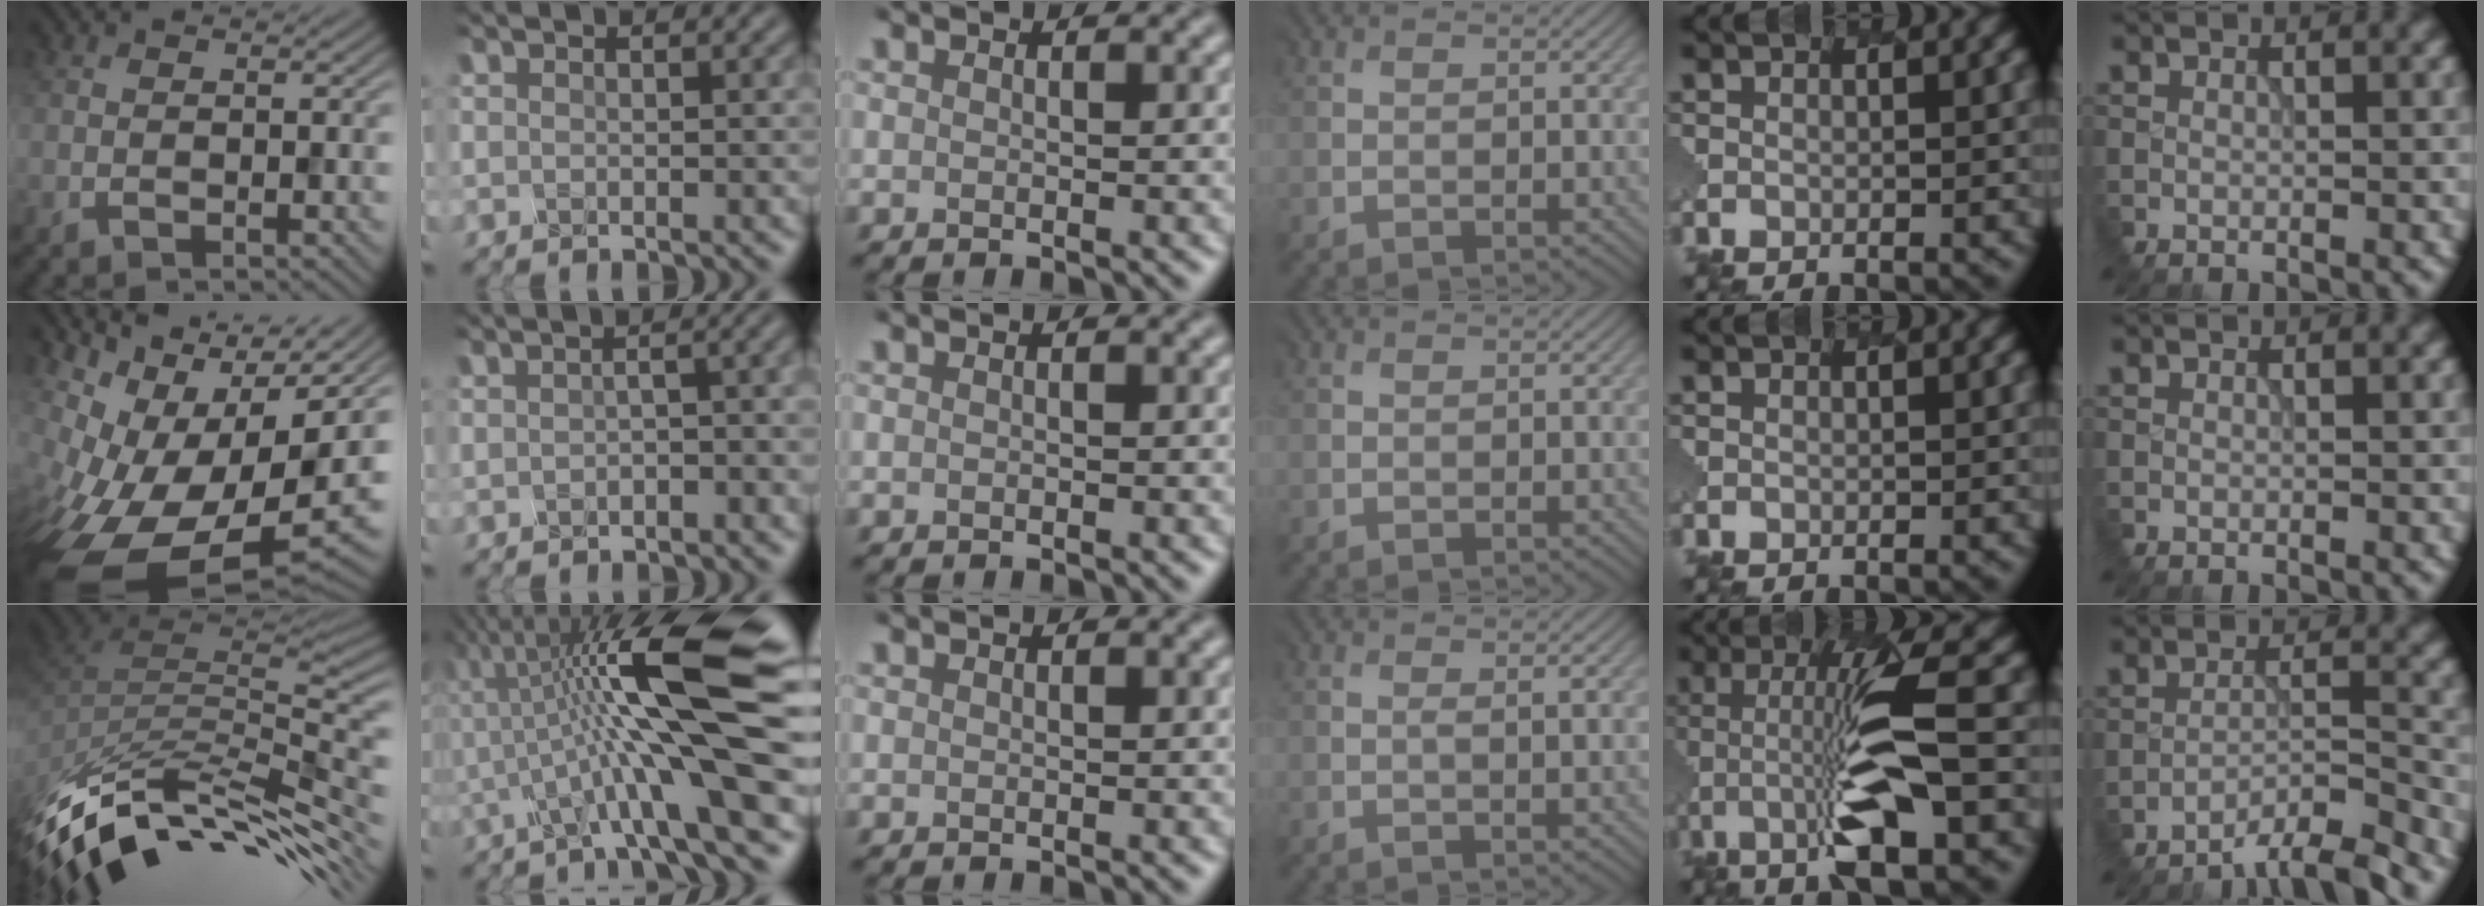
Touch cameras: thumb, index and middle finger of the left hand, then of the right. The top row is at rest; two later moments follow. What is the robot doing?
{"motion": "disassemble", "object": "hinged tin"}